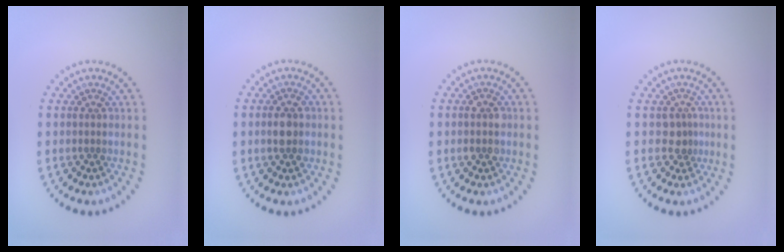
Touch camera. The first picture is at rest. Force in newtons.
{"total": 2.5, "press": 2.4, "slide": 0.3}
{"total": 1.5, "press": 1.5, "slide": 0.2}
{"total": 1.7, "press": 1.3, "slide": 1.1}